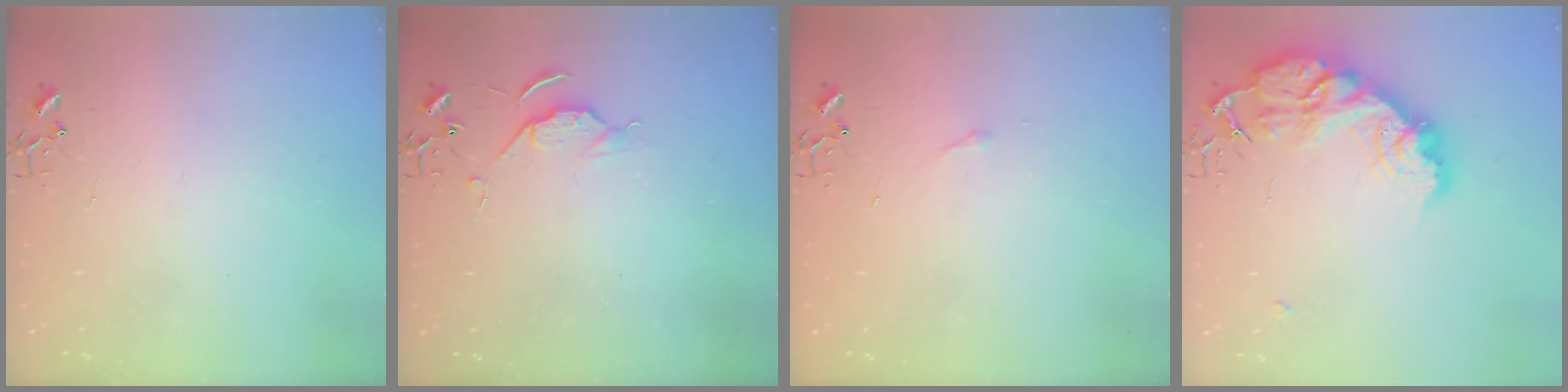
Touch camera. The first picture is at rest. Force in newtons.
{"total": 5.2, "press": 5.2, "slide": 0.7}
{"total": 2.9, "press": 2.9, "slide": 0.5}
{"total": 25.5, "press": 25.4, "slide": 2.1}